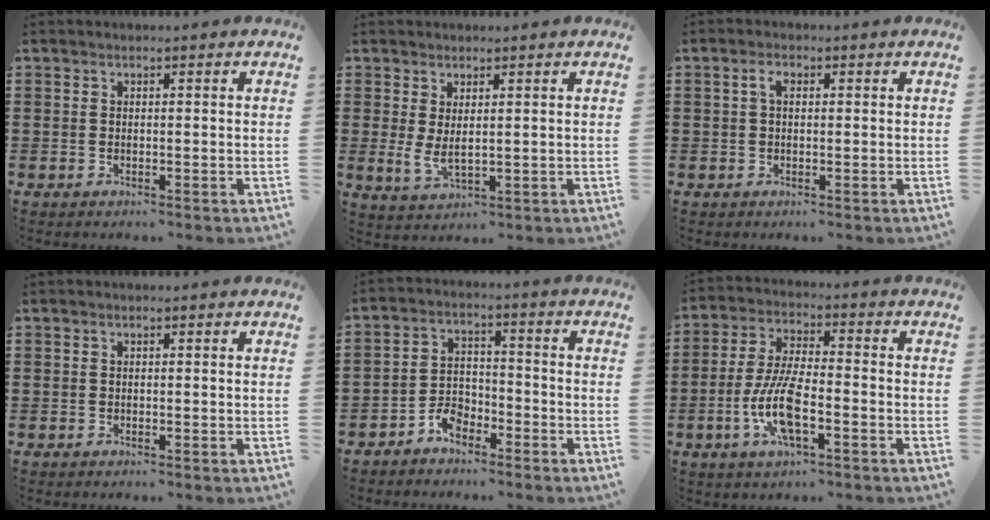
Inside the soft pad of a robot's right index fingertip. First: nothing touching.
{"total": 3.1, "force": [1.1, 1.1, 2.7], "torque": [-0.061, -0.002, 0.020]}
{"total": 1.9, "force": [0.4, 1.0, 1.6], "torque": [-0.034, 0.009, 0.005]}
{"total": 0.0}
{"total": 4.2, "force": [-3.3, 2.2, 1.4], "torque": [-0.036, 0.011, -0.067]}
{"total": 9.1, "force": [-3.0, 2.7, 8.1], "torque": [-0.180, -0.012, -0.060]}